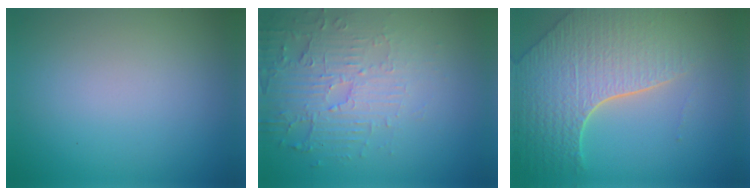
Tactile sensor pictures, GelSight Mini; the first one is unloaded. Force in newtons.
{"total": 5.5, "press": 3.5, "slide": 4.2}
{"total": 7.9, "press": 5.7, "slide": 5.5}